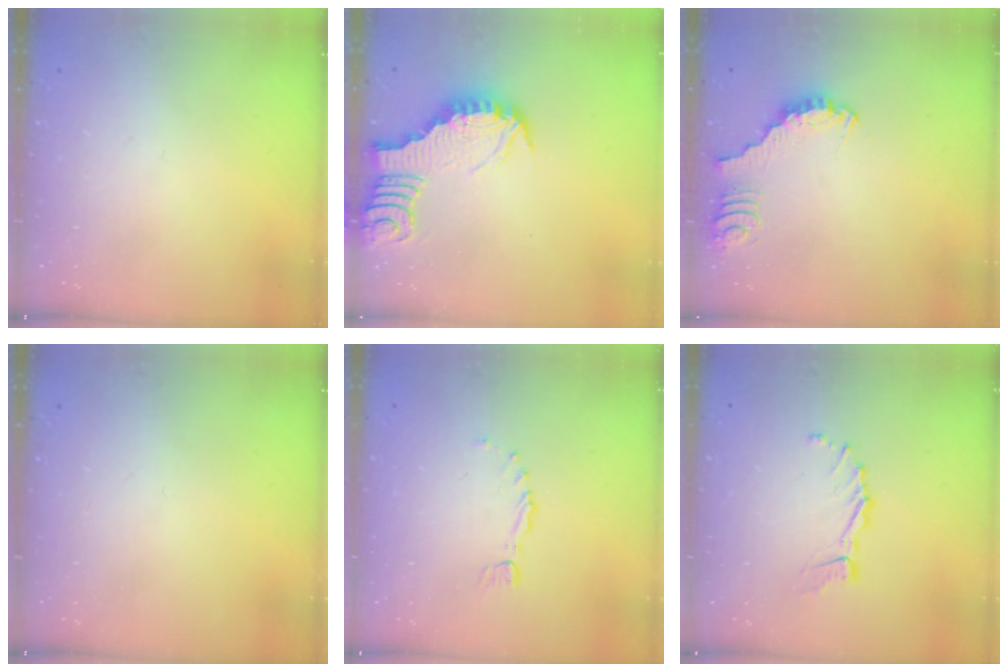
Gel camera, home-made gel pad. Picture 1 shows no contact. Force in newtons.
{"total": 3.0, "press": 2.9, "slide": 0.3}
{"total": 2.7, "press": 2.7, "slide": 0.1}
{"total": 0.0}
{"total": 0.0}
{"total": 6.1, "press": 6.1, "slide": 0.1}